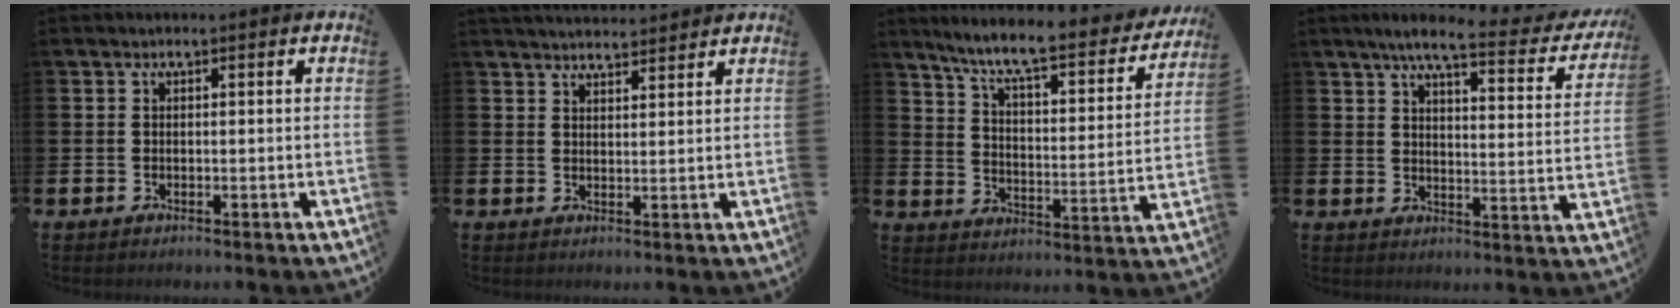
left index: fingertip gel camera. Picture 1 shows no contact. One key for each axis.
{"total": 3.3, "fx": 3.2, "fy": 0.2, "fz": 0.0, "tx": -0.005, "ty": -0.018, "tz": 0.059}
{"total": 8.3, "fx": 7.3, "fy": 1.2, "fz": 3.8, "tx": -0.101, "ty": -0.051, "tz": 0.117}
{"total": 6.7, "fx": 5.4, "fy": 1.0, "fz": 3.8, "tx": -0.082, "ty": -0.029, "tz": 0.084}